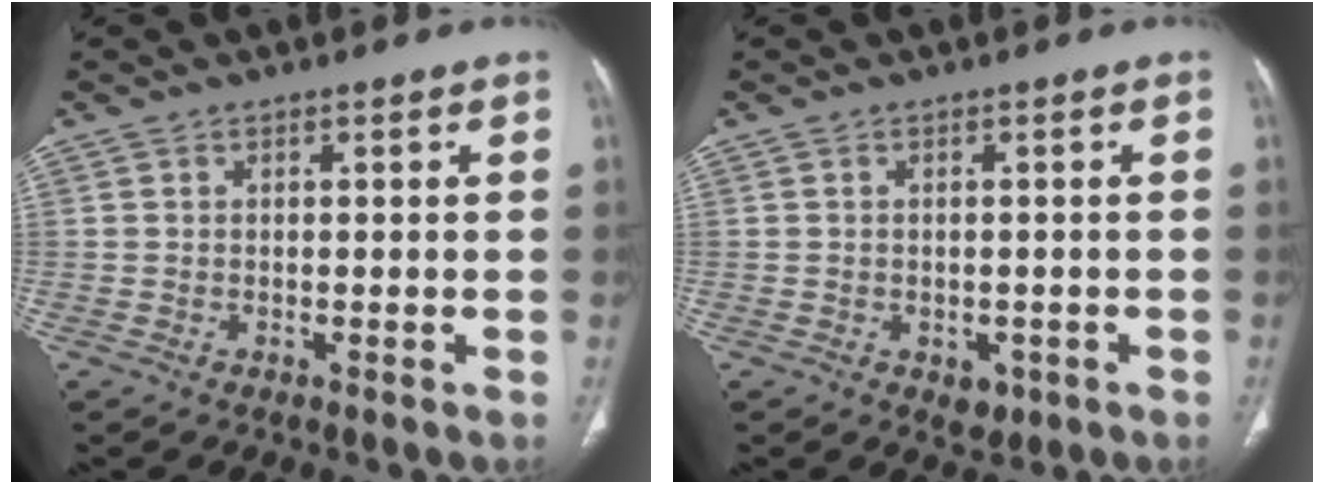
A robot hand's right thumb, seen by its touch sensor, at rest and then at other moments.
{"total": 2.8, "force": [-1.1, 2.0, 1.6], "torque": [-0.010, 0.000, -0.006]}